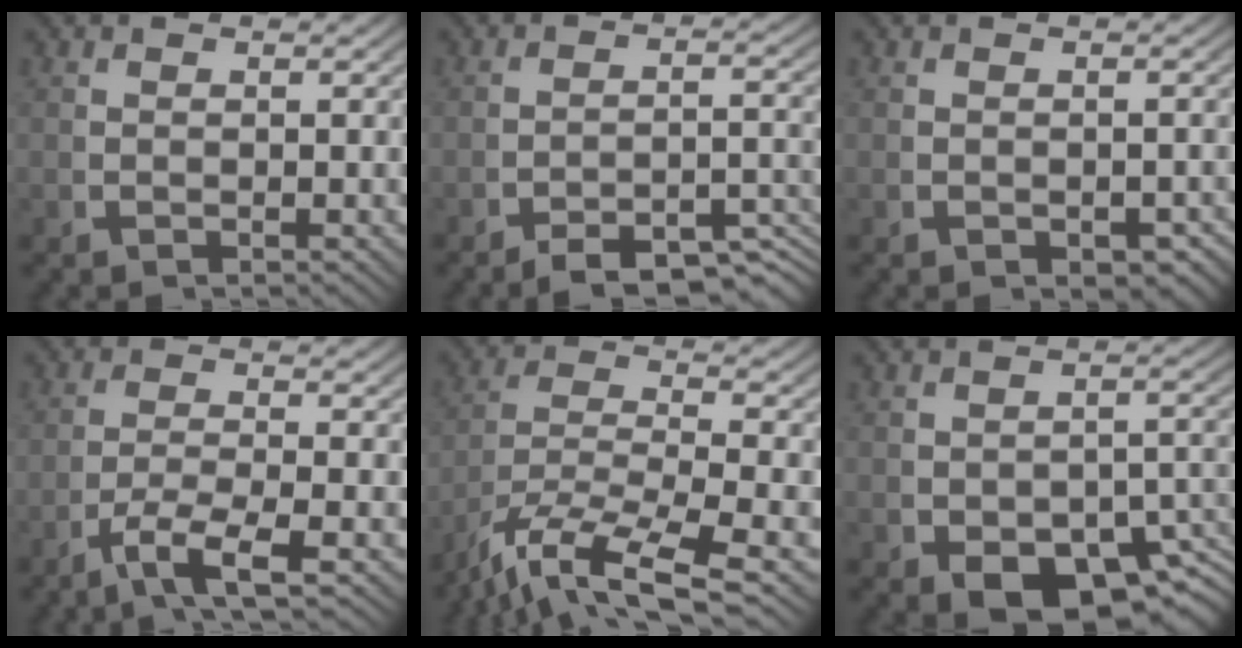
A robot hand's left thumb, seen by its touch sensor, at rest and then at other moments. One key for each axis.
{"total": 6.9, "fx": -5.4, "fy": 2.5, "fz": 3.4, "tx": -0.043, "ty": -0.017, "tz": -0.079}
{"total": 1.4, "fx": -0.7, "fy": 0.9, "fz": 0.9, "tx": -0.016, "ty": -0.011, "tz": -0.004}
{"total": 4.1, "fx": -1.9, "fy": 1.1, "fz": 3.4, "tx": -0.076, "ty": -0.007, "tz": -0.030}
{"total": 9.1, "fx": -3.1, "fy": 4.9, "fz": 6.9, "tx": -0.170, "ty": -0.044, "tz": -0.029}
{"total": 8.0, "fx": -4.2, "fy": 4.1, "fz": 5.4, "tx": -0.084, "ty": -0.036, "tz": -0.043}